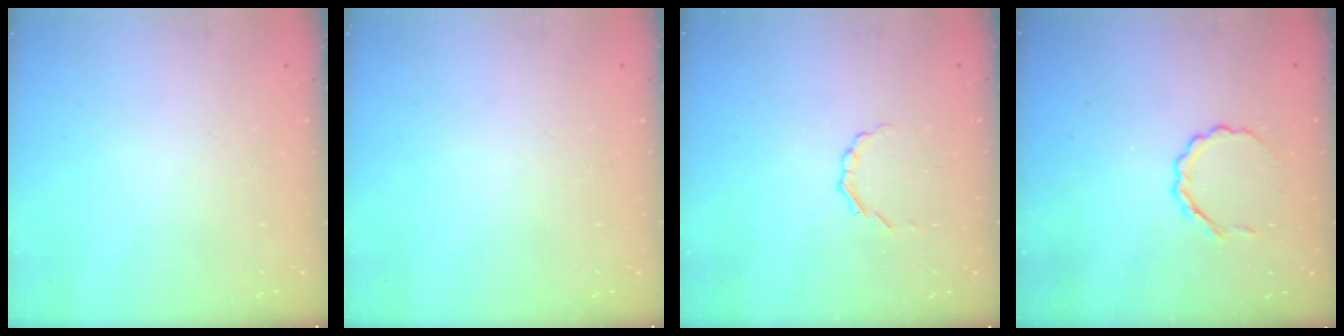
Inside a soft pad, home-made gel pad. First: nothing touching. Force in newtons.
{"total": 0.0}
{"total": 1.7, "press": 1.6, "slide": 0.6}
{"total": 4.0, "press": 3.8, "slide": 1.3}